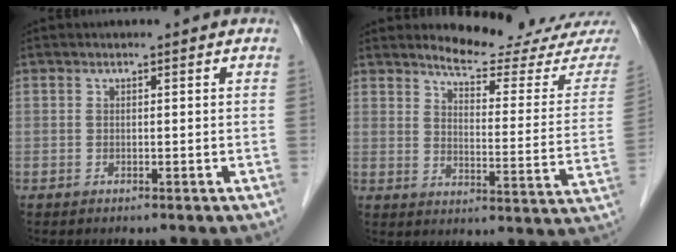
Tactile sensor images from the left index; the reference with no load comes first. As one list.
[{"total": 15.2, "force": [14.7, 0.5, 4.0], "torque": [-0.048, -0.091, 0.169]}]